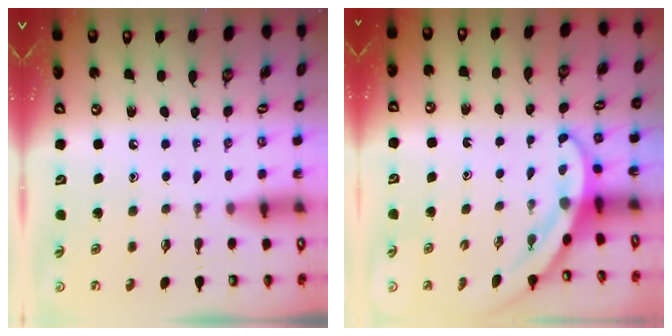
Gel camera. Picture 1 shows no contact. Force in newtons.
{"total": 3.0, "press": 3.0, "slide": 0.2}